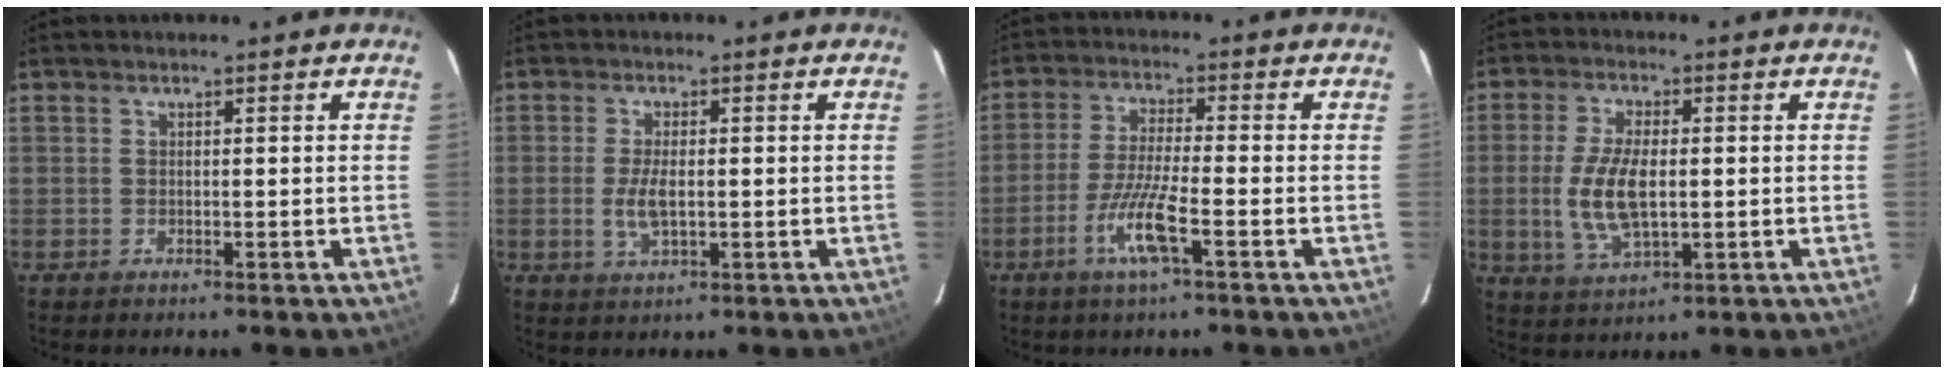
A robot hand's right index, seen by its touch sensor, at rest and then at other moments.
{"total": 4.5, "force": [-0.6, 1.5, 4.2], "torque": [-0.086, -0.007, -0.011]}
{"total": 8.0, "force": [-3.8, 0.4, 7.0], "torque": [-0.145, -0.008, -0.075]}
{"total": 10.0, "force": [-0.7, 4.3, 9.0], "torque": [-0.187, -0.006, -0.008]}